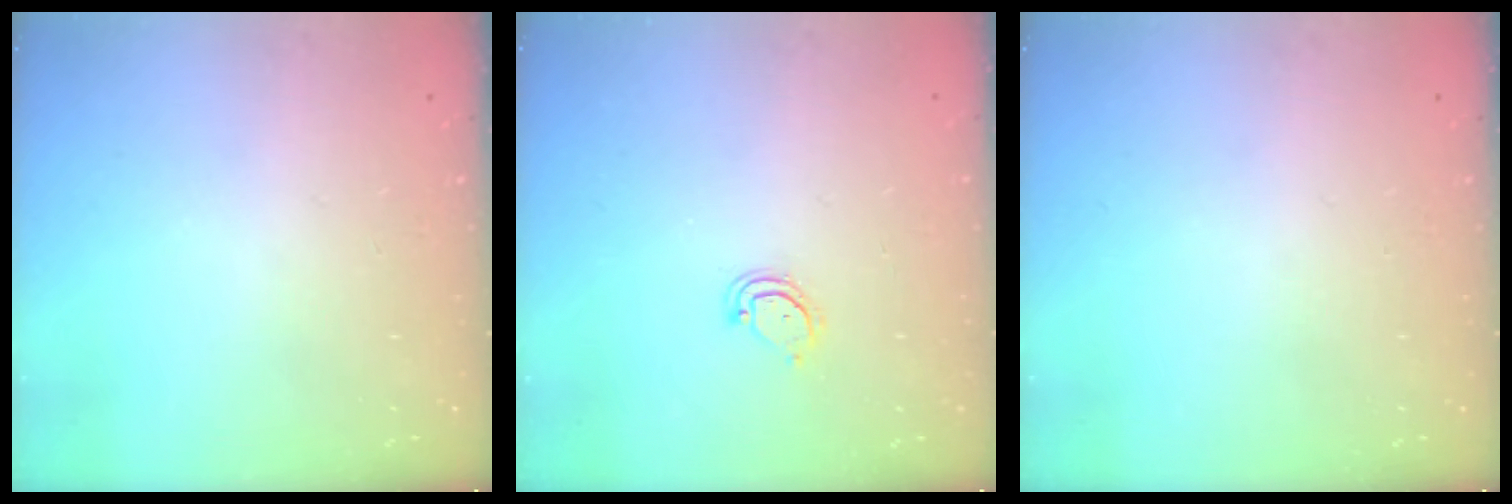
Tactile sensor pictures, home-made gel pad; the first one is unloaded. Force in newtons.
{"total": 4.0, "press": 4.0, "slide": 0.4}
{"total": 0.0}